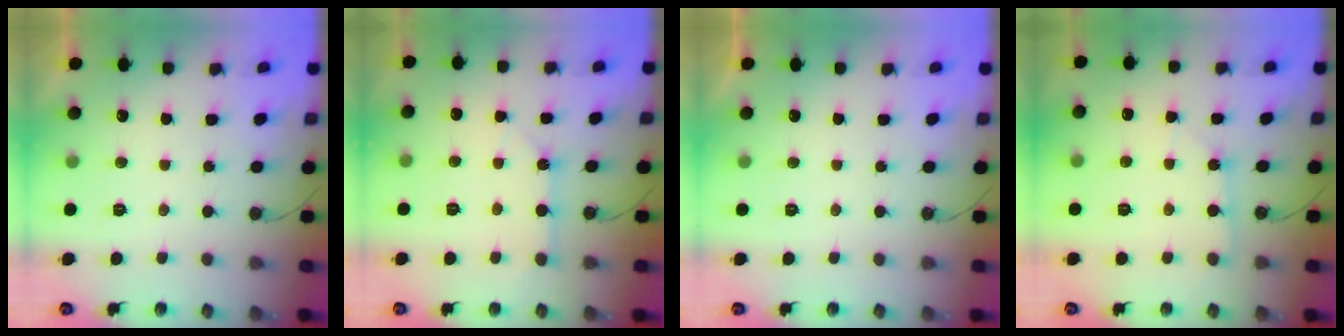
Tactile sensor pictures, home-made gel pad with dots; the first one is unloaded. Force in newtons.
{"total": 3.3, "press": 3.2, "slide": 0.2}
{"total": 0.0}
{"total": 2.7, "press": 2.7, "slide": 0.4}